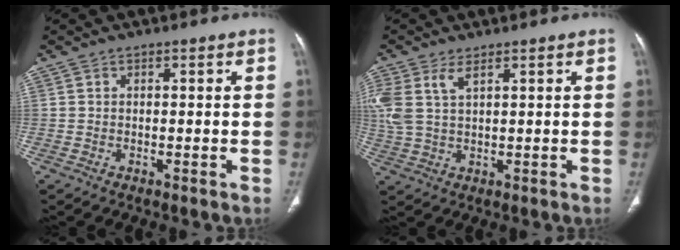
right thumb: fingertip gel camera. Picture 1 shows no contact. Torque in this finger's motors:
{"motor_torque": [0.24, 0.24, 0.81, 0.62, 0.15]}